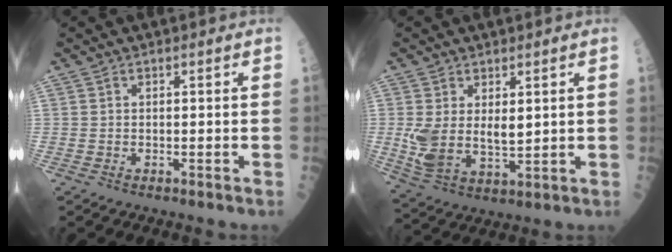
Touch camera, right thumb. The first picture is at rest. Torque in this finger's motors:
{"motor_torque": [0.00, 0.01, 0.29, 0.19, 0.18]}